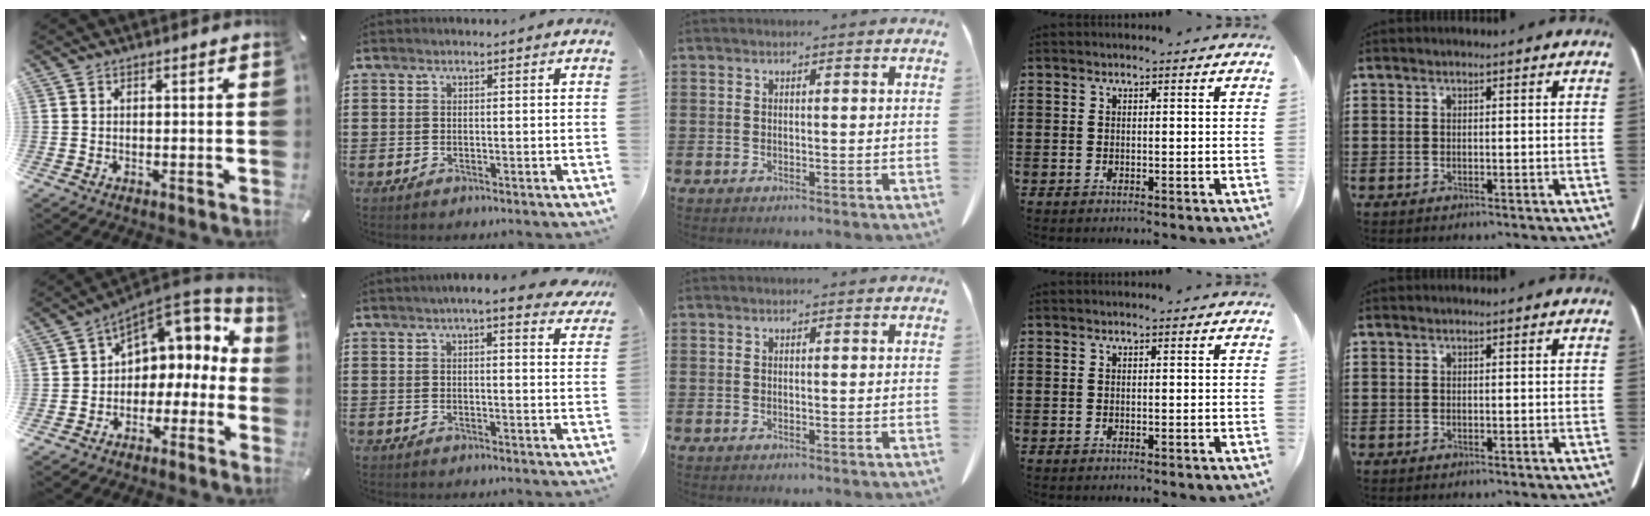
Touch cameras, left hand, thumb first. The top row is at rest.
{"thumb": {"total": 6.4, "force": [2.6, 5.5, 1.9], "torque": [-0.040, -0.030, 0.051]}, "index": {"total": 4.4, "force": [3.6, 0.1, 2.5], "torque": [-0.053, -0.006, 0.062]}}